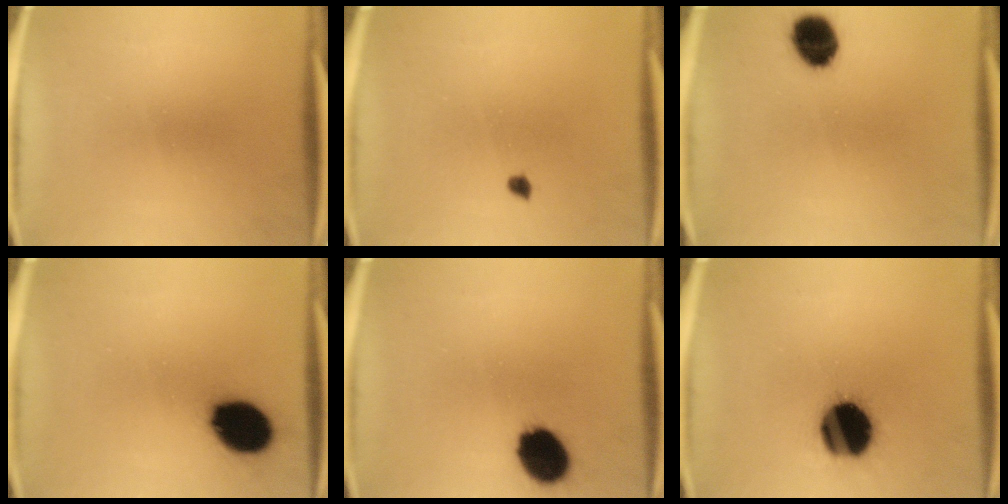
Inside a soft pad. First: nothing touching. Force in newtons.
{"total": 1.1}
{"total": 9.1}
{"total": 13.6}
{"total": 11.2}
{"total": 17.9}